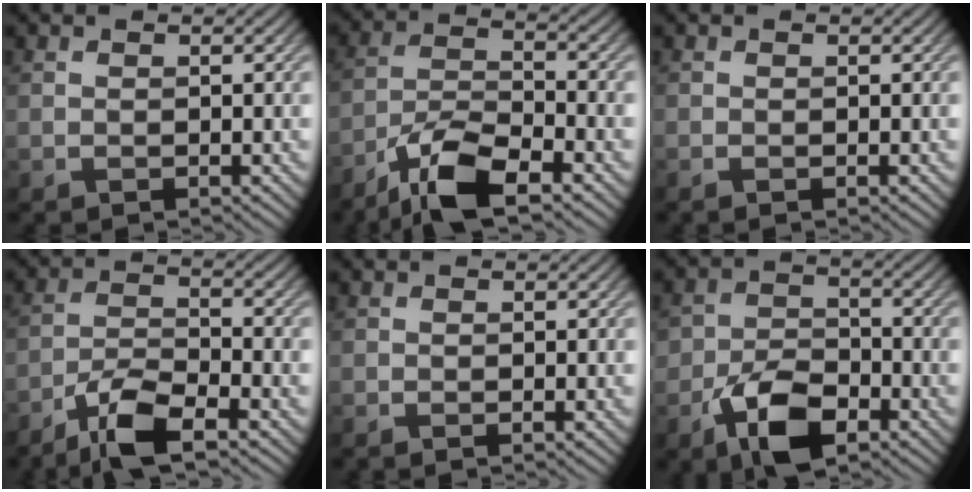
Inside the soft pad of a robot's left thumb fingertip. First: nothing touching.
{"total": 9.6, "force": [-6.5, 2.7, 6.5], "torque": [-0.126, -0.002, -0.130]}
{"total": 0.0}
{"total": 7.2, "force": [-5.0, 1.7, 4.9], "torque": [-0.101, -0.001, -0.100]}
{"total": 0.0}
{"total": 8.0, "force": [-4.2, 4.5, 5.1], "torque": [-0.095, -0.005, -0.085]}